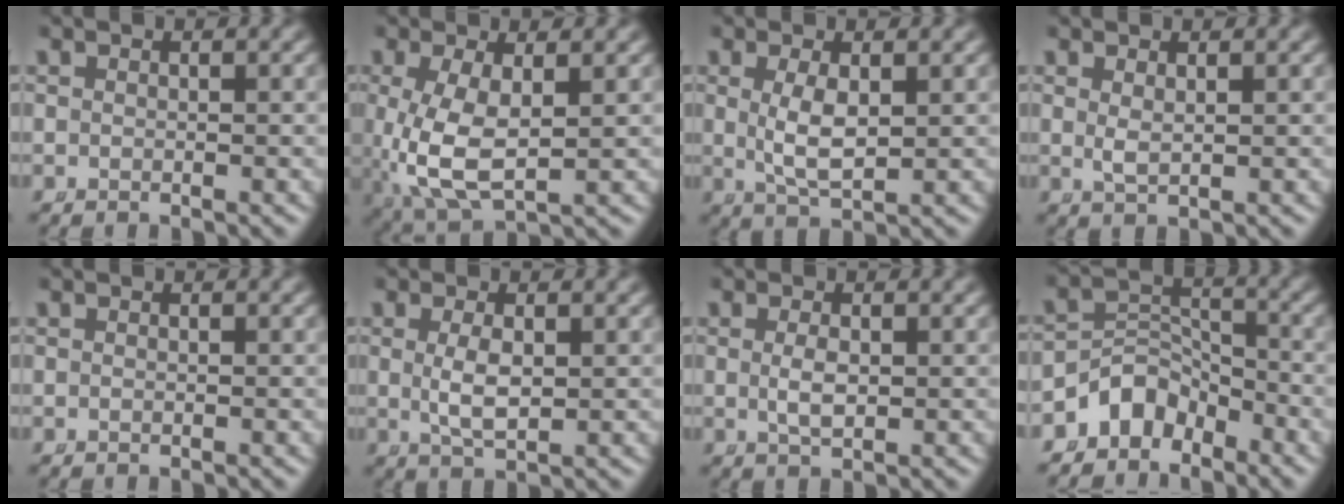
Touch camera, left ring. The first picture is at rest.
{"total": 7.0, "force": [-0.3, 3.9, 5.8], "torque": [-0.143, -0.034, 0.023]}
{"total": 3.3, "force": [0.2, 1.1, 3.1], "torque": [-0.064, -0.015, 0.017]}
{"total": 1.1, "force": [0.5, 0.1, 1.0], "torque": [-0.027, -0.014, 0.023]}
{"total": 0.0}
{"total": 2.7, "force": [0.1, 0.9, 2.6], "torque": [-0.056, -0.012, 0.012]}
{"total": 1.8, "force": [-0.1, 0.7, 1.7], "torque": [-0.037, -0.011, 0.007]}
{"total": 6.1, "force": [-3.4, 4.5, 2.4], "torque": [-0.043, -0.013, -0.063]}